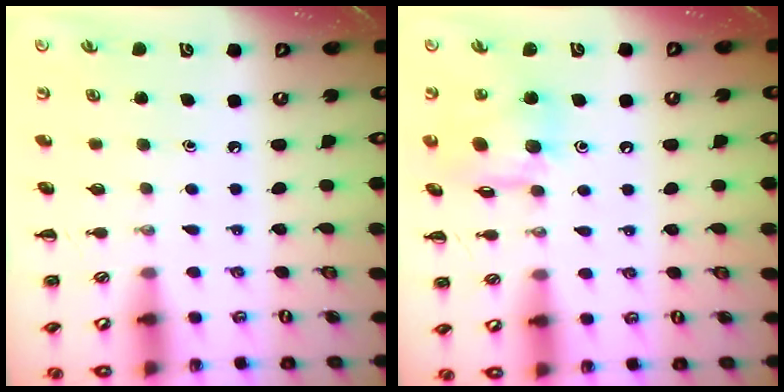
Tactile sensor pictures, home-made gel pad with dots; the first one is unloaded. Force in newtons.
{"total": 12.8, "press": 12.6, "slide": 2.7}